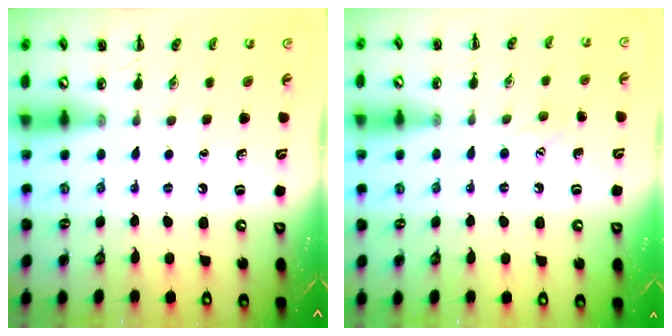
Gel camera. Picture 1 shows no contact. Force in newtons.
{"total": 6.5, "press": 6.4, "slide": 1.2}